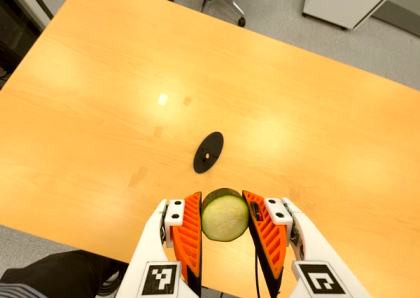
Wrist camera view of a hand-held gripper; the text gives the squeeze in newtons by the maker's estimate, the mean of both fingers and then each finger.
{"total": 11.4, "left": 10.4, "right": 12.3}